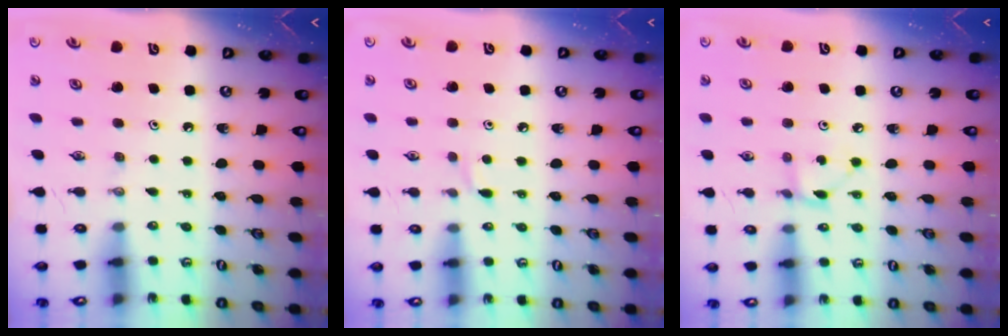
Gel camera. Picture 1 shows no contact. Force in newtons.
{"total": 3.5, "press": 3.5, "slide": 0.5}
{"total": 2.0, "press": 2.0, "slide": 0.1}